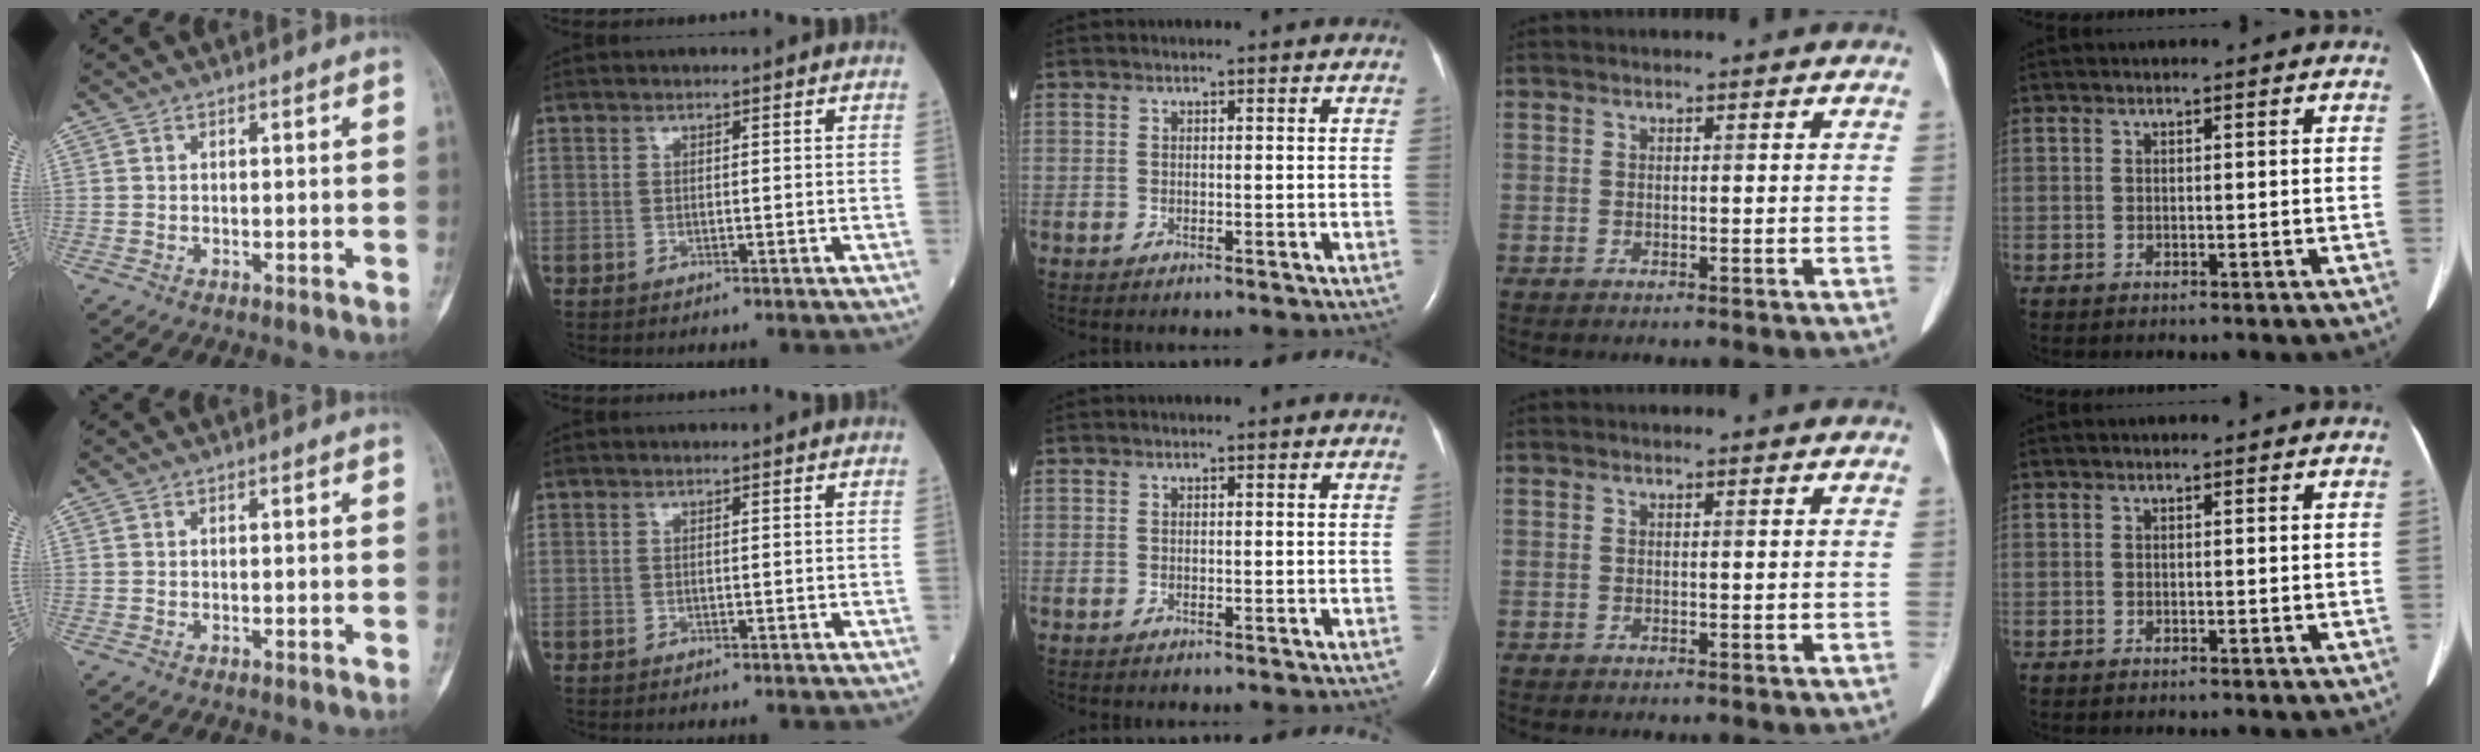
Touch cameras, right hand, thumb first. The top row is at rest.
{}